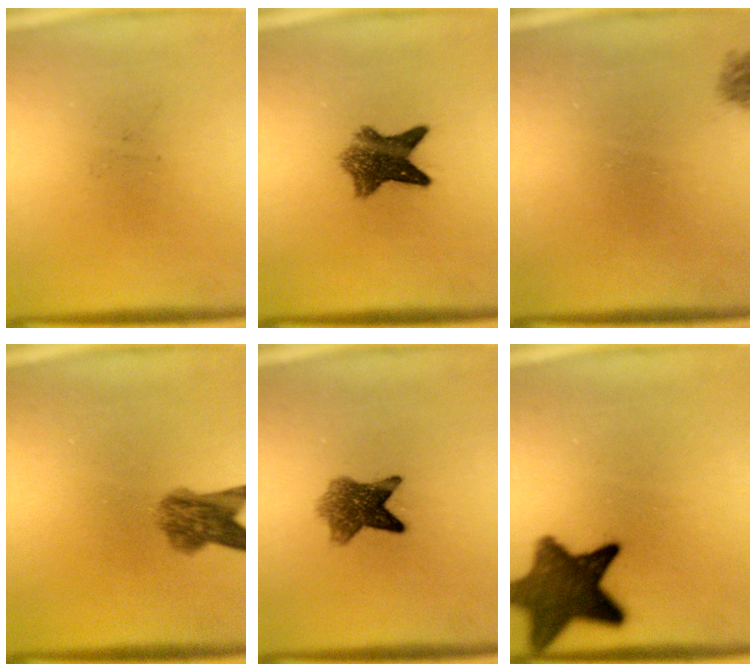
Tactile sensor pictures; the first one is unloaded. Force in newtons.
{"total": 6.9}
{"total": 1.0}
{"total": 5.2}
{"total": 6.0}
{"total": 11.3}